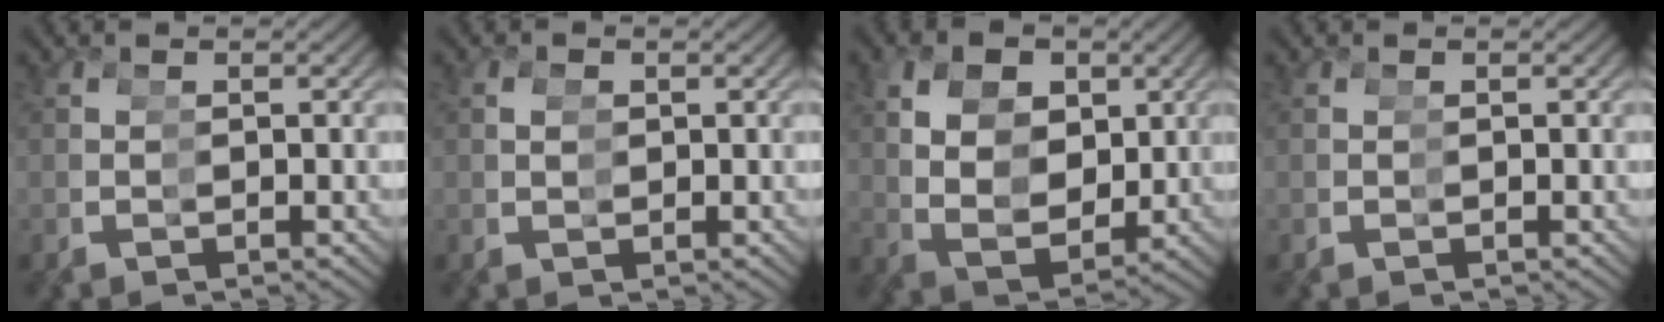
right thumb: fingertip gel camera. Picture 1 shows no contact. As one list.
[{"total": 0.8, "force": [0.3, -0.2, -0.8], "torque": [0.021, 0.002, 0.005]}, {"total": 6.7, "force": [1.6, 5.0, 4.2], "torque": [-0.088, -0.014, 0.035]}, {"total": 0.0}]